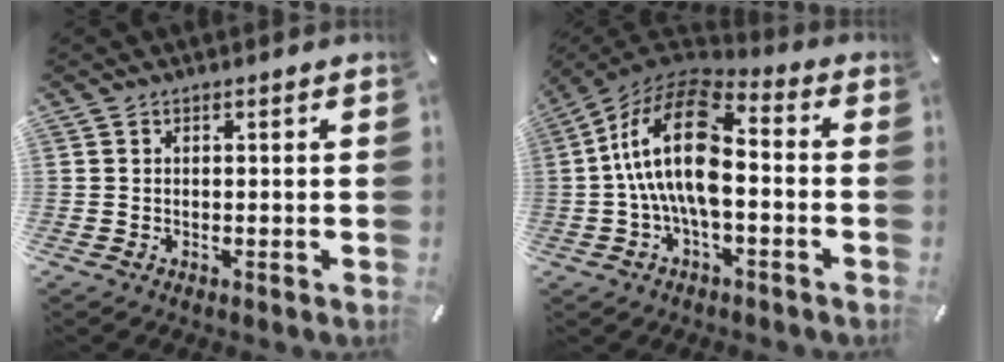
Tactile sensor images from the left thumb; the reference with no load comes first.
{"total": 18.0, "force": [-0.8, 9.0, 15.5], "torque": [-0.312, 0.013, -0.011]}